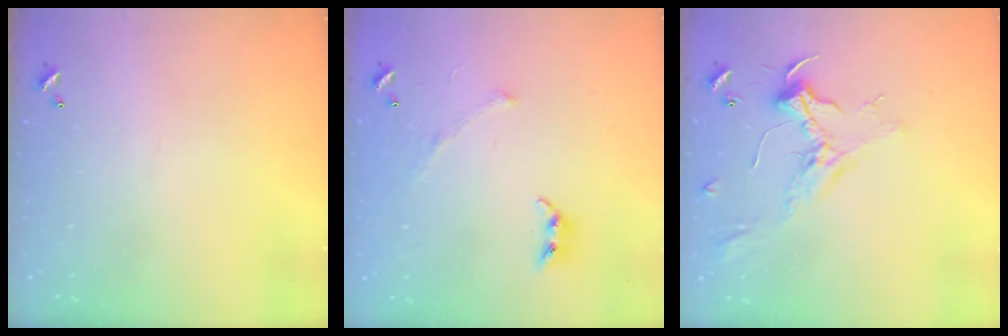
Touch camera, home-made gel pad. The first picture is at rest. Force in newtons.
{"total": 3.2, "press": 3.0, "slide": 1.0}
{"total": 2.4, "press": 2.3, "slide": 0.8}